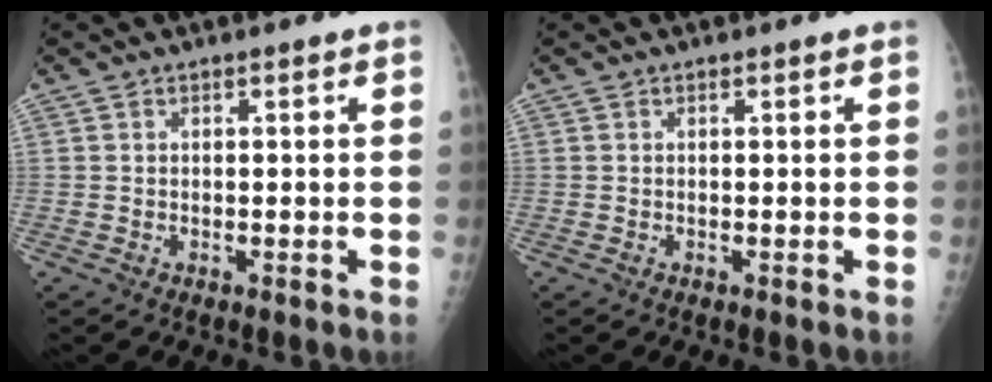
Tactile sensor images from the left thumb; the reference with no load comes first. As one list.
[{"total": 0.0}]